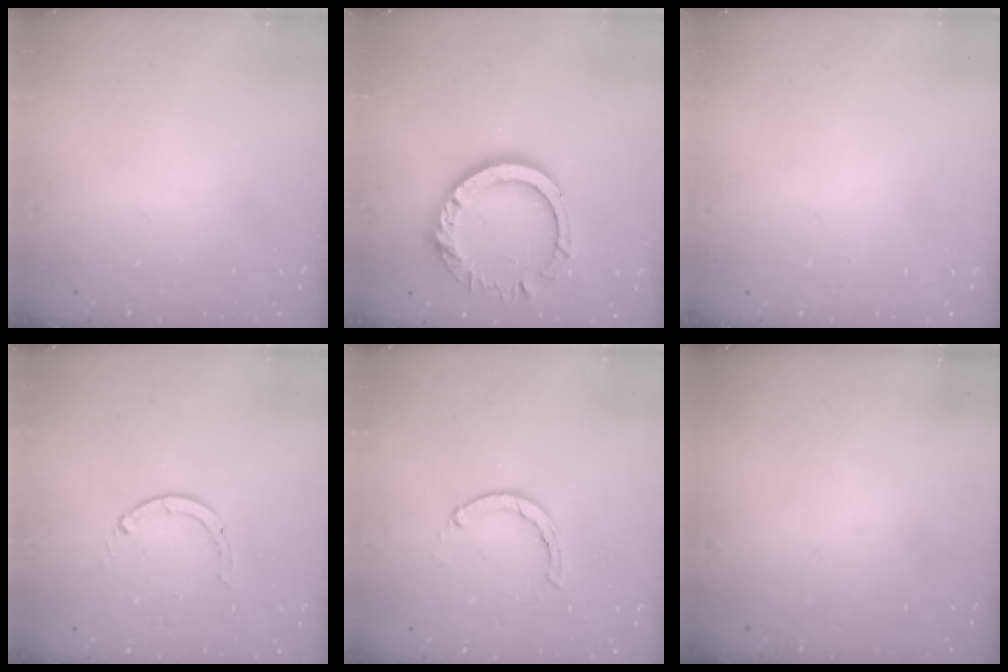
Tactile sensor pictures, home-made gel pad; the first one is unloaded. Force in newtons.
{"total": 14.7, "press": 14.6, "slide": 1.3}
{"total": 2.5, "press": 2.5, "slide": 0.2}
{"total": 0.0}
{"total": 2.1, "press": 2.1, "slide": 0.3}
{"total": 0.0}